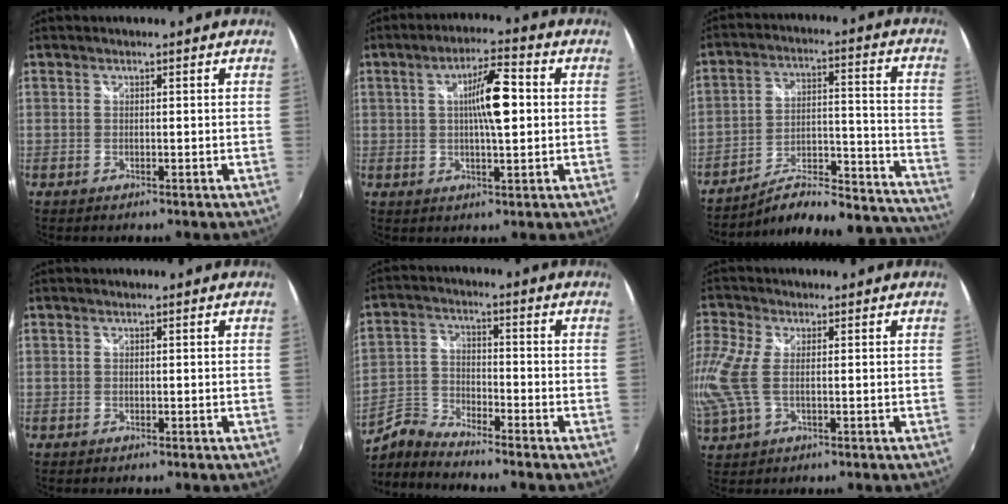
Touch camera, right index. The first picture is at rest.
{"total": 7.7, "force": [1.4, 0.2, 7.6], "torque": [-0.117, 0.001, 0.025]}
{"total": 22.7, "force": [-21.5, 3.6, 6.4], "torque": [-0.080, 0.025, -0.275]}
{"total": 0.0}
{"total": 5.9, "force": [-5.8, -0.6, 1.1], "torque": [-0.024, -0.002, -0.126]}
{"total": 7.9, "force": [-0.1, 3.6, 7.1], "torque": [-0.172, 0.004, 0.001]}